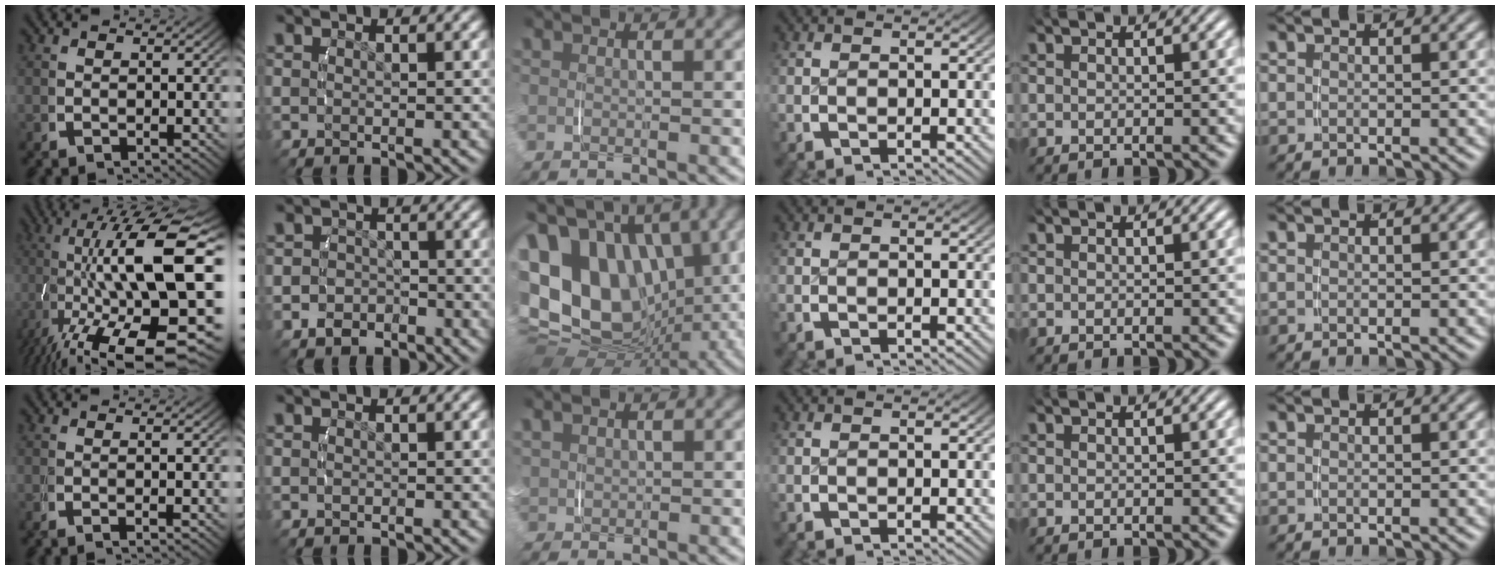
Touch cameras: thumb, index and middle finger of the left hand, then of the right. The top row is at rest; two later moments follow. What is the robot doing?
{"motion": "lift_and_place", "object": "backpack"}